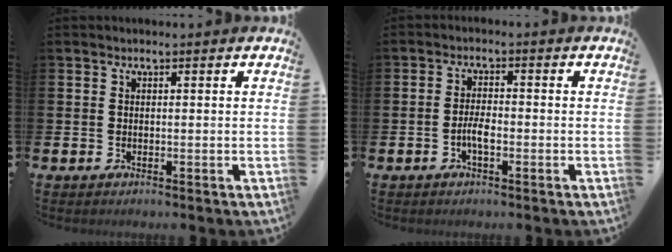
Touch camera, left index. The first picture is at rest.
{"total": 2.8, "force": [-1.1, 1.0, 2.4], "torque": [-0.043, 0.005, -0.021]}